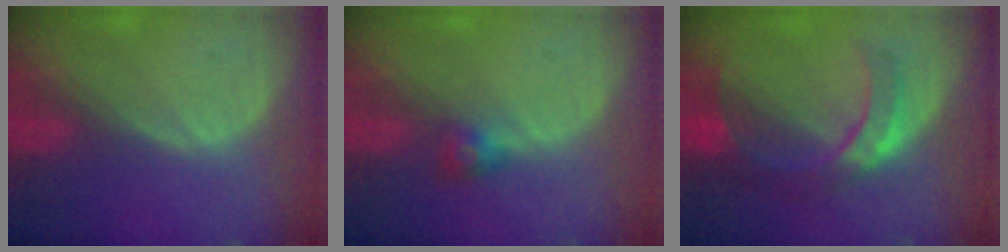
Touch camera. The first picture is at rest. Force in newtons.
{"total": 2.6, "press": 2.5, "slide": 0.7}
{"total": 7.0, "press": 6.9, "slide": 1.0}